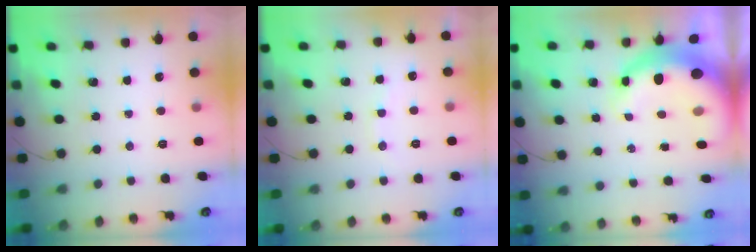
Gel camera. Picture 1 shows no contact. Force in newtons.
{"total": 6.5, "press": 6.4, "slide": 1.4}
{"total": 11.3, "press": 11.0, "slide": 2.3}